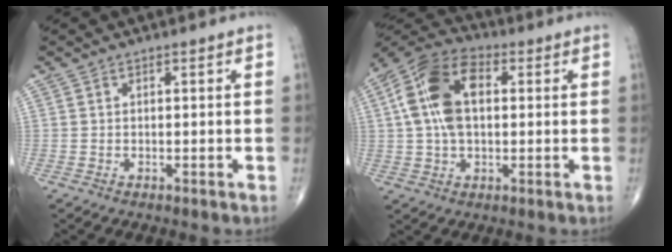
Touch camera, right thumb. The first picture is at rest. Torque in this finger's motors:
{"motor_torque": [0.99, 0.95, 1.55, 0.79, 0.16]}